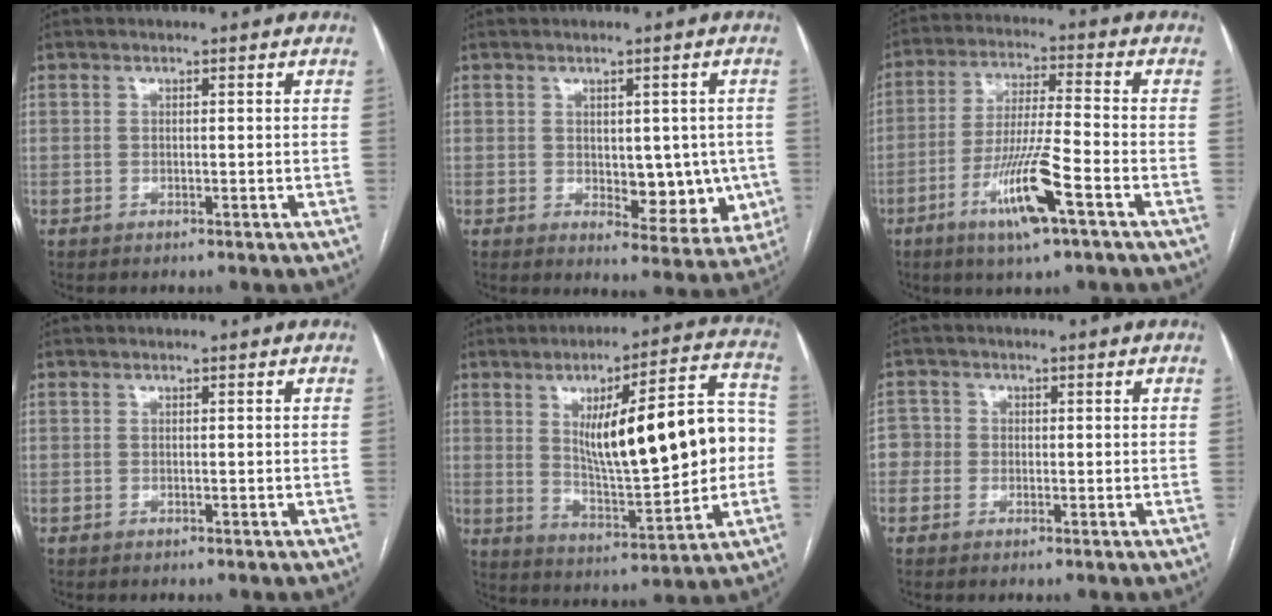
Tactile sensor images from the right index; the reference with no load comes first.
{"total": 8.6, "force": [-0.5, 4.6, 7.2], "torque": [-0.068, 0.000, 0.006]}
{"total": 11.4, "force": [-5.5, 0.3, 10.0], "torque": [-0.193, -0.014, -0.102]}
{"total": 0.0}
{"total": 19.9, "force": [1.6, 4.6, 19.3], "torque": [-0.287, 0.027, 0.036]}
{"total": 3.1, "force": [-0.4, 3.0, 0.3], "torque": [0.008, 0.014, -0.015]}